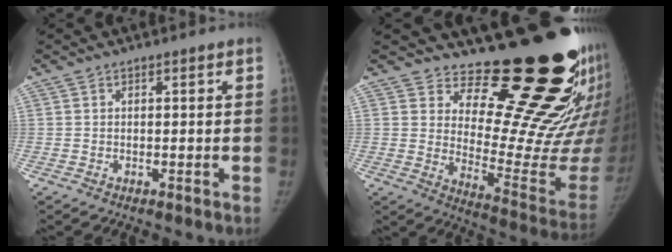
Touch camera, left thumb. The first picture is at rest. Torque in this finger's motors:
{"motor_torque": [1.00, 0.99, 1.43, -1.33, 0.02]}